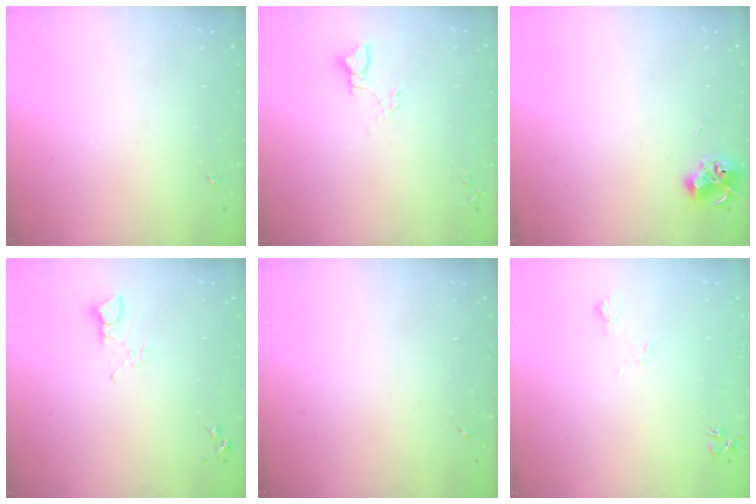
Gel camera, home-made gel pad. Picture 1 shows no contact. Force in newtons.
{"total": 2.8, "press": 2.8, "slide": 0.2}
{"total": 6.5, "press": 6.5, "slide": 0.8}
{"total": 3.3, "press": 3.3, "slide": 0.0}
{"total": 0.0}
{"total": 5.2, "press": 5.1, "slide": 1.0}